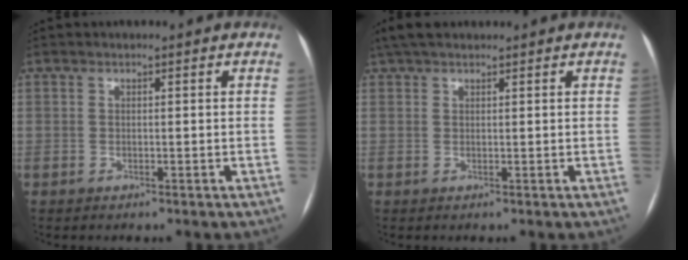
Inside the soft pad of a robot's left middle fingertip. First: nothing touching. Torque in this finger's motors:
{"motor_torque": [0.31, -0.35, 0.03, 0.02]}